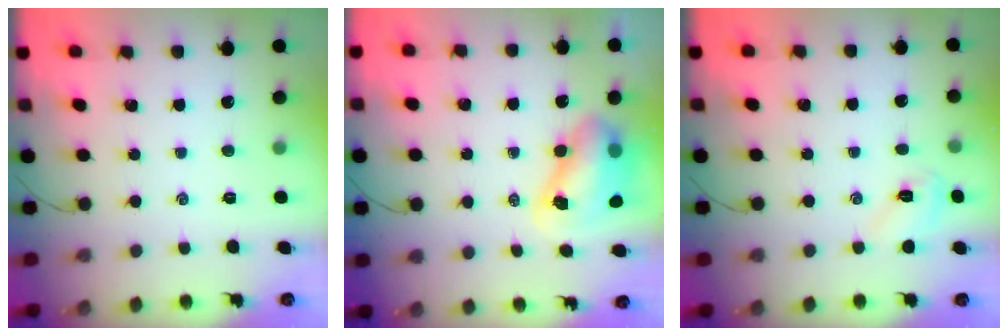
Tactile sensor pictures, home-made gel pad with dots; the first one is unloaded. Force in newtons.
{"total": 8.8, "press": 8.5, "slide": 2.2}
{"total": 5.5, "press": 5.3, "slide": 1.4}